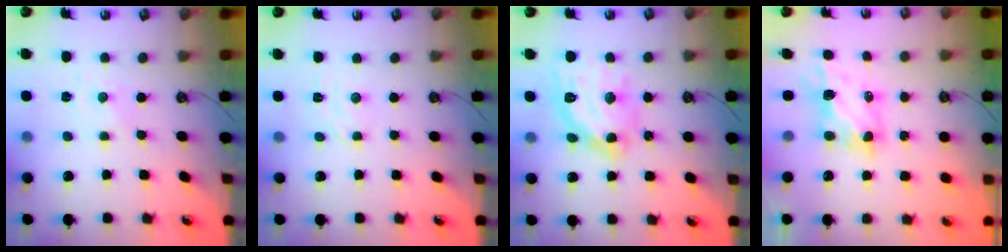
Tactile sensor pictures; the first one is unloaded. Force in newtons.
{"total": 2.8, "press": 2.8, "slide": 0.4}
{"total": 16.2, "press": 16.2, "slide": 1.7}
{"total": 5.9, "press": 5.9, "slide": 0.3}